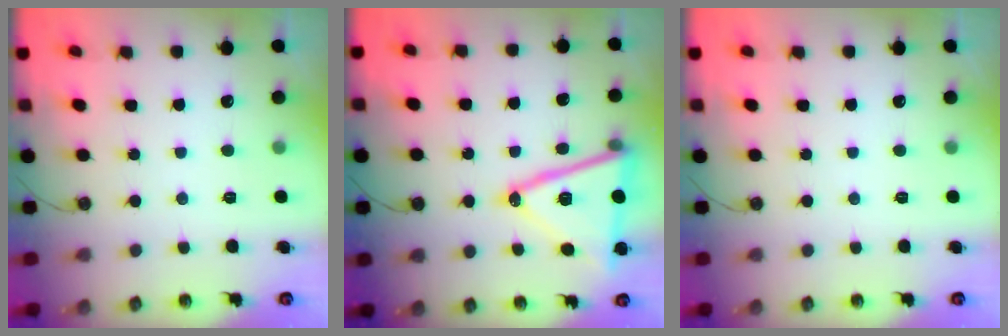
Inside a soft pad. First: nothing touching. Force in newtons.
{"total": 18.9, "press": 18.5, "slide": 3.5}
{"total": 0.0}